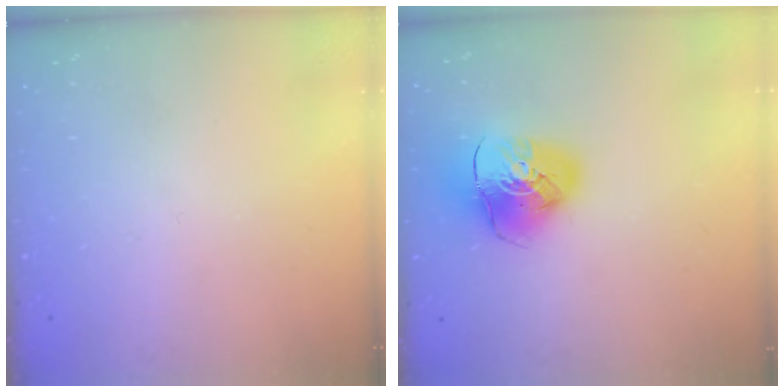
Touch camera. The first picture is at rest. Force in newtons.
{"total": 10.6, "press": 10.5, "slide": 1.2}